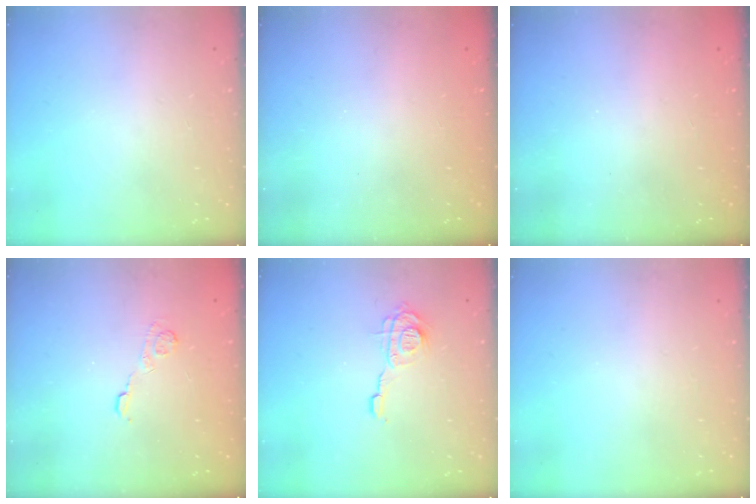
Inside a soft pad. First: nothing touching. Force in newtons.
{"total": 2.1, "press": 2.0, "slide": 0.7}
{"total": 2.5, "press": 2.4, "slide": 0.8}
{"total": 5.4, "press": 5.2, "slide": 1.6}
{"total": 9.0, "press": 9.0, "slide": 0.6}
{"total": 0.0}